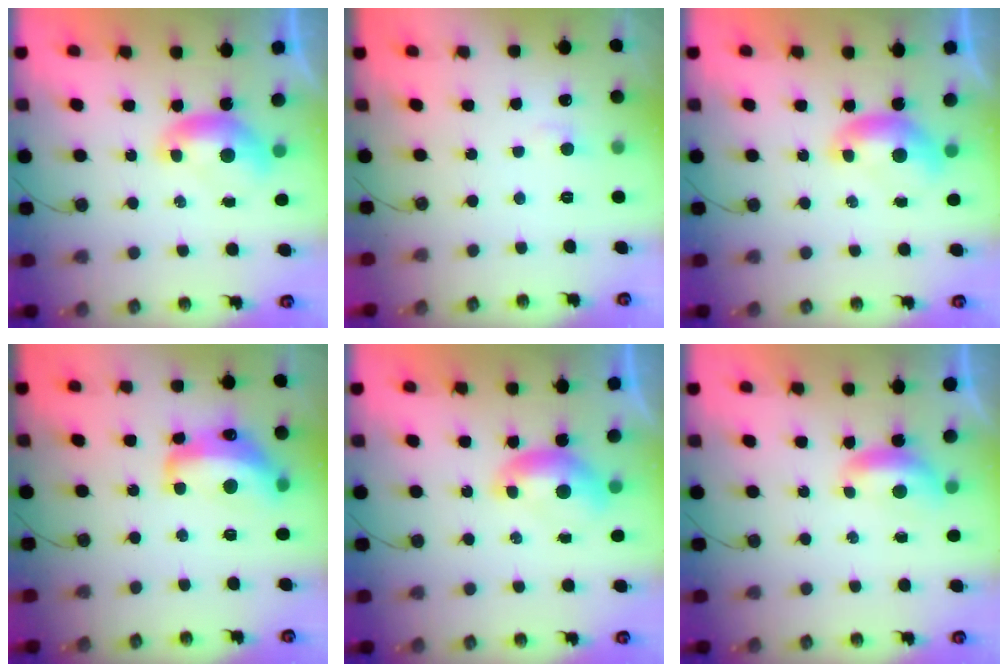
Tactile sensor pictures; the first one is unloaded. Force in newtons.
{"total": 1.3, "press": 1.2, "slide": 0.6}
{"total": 0.0}
{"total": 10.2, "press": 10.2, "slide": 0.9}
{"total": 0.0}
{"total": 0.9, "press": 0.8, "slide": 0.5}